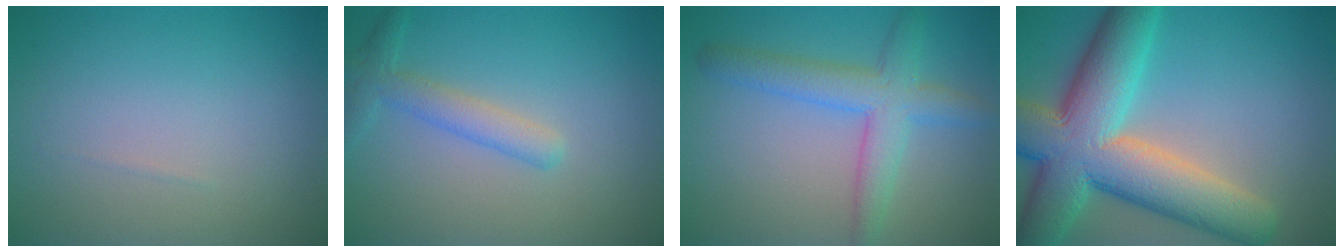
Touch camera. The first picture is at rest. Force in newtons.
{"total": 2.6, "press": 2.6, "slide": 0.1}
{"total": 4.6, "press": 4.6, "slide": 0.2}
{"total": 12.8, "press": 12.8, "slide": 0.7}